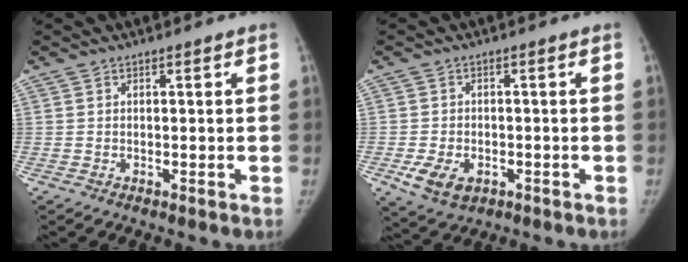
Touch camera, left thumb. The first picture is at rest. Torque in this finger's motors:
{"motor_torque": [-0.03, 0.04, 0.07, -0.03, 0.06]}